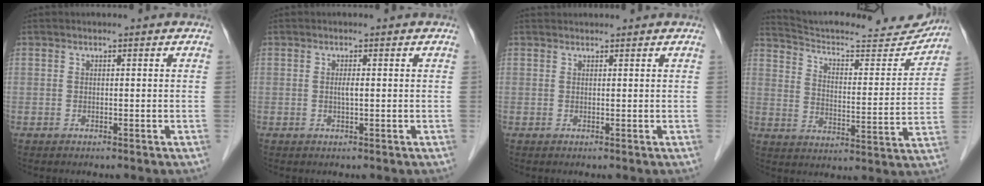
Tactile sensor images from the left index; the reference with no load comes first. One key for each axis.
{"total": 1.0, "fx": 0.1, "fy": 0.1, "fz": 1.0, "tx": -0.022, "ty": -0.001, "tz": 0.001}
{"total": 2.3, "fx": 2.2, "fy": 0.3, "fz": 0.3, "tx": -0.007, "ty": 0.029, "tz": 0.036}
{"total": 20.6, "fx": 19.9, "fy": 2.1, "fz": 5.1, "tx": -0.082, "ty": -0.041, "tz": 0.276}